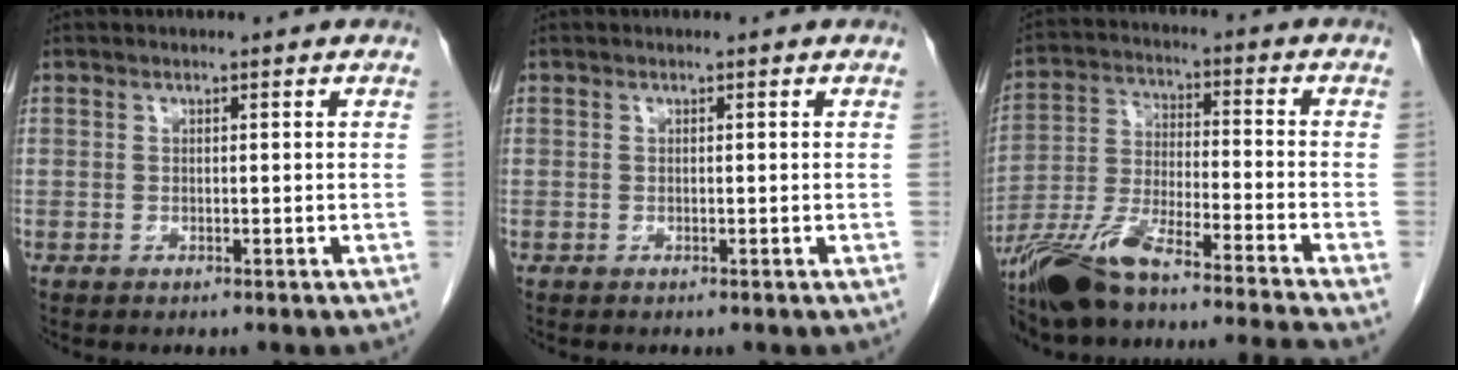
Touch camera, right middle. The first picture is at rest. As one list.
[{"total": 0.0}, {"total": 18.5, "force": [-15.6, -1.1, 9.9], "torque": [-0.201, -0.019, -0.277]}]